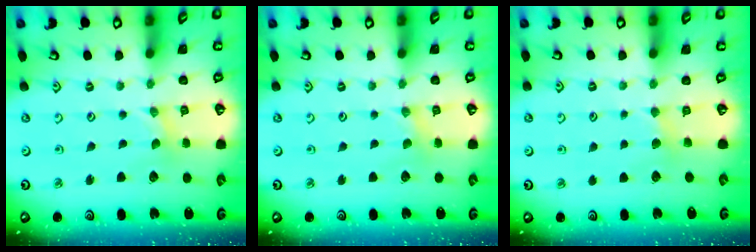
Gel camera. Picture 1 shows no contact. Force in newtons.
{"total": 0.8, "press": 0.8, "slide": 0.2}
{"total": 3.0, "press": 3.0, "slide": 0.2}